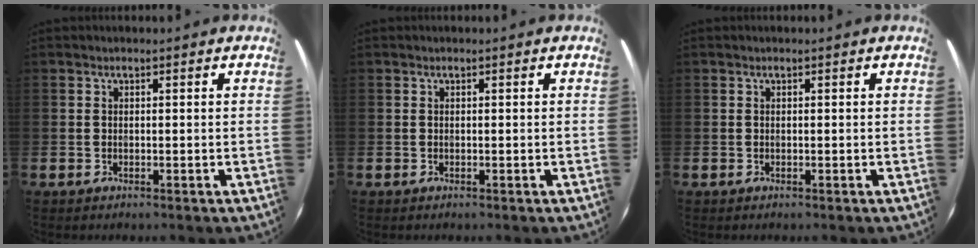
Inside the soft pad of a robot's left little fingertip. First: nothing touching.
{"total": 0.0}
{"total": 0.0}